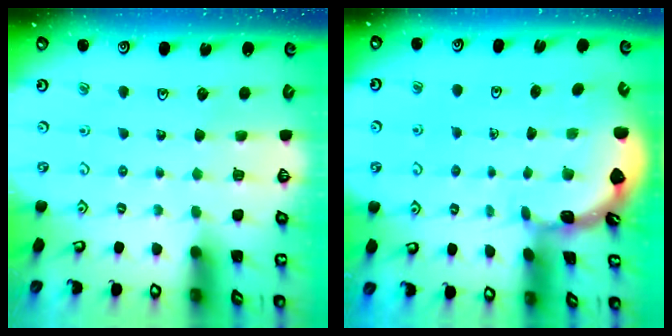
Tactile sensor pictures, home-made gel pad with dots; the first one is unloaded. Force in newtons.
{"total": 1.8, "press": 1.8, "slide": 0.1}